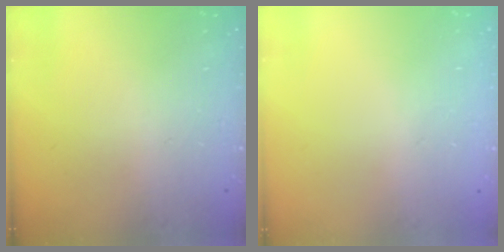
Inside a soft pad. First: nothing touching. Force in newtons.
{"total": 0.0}